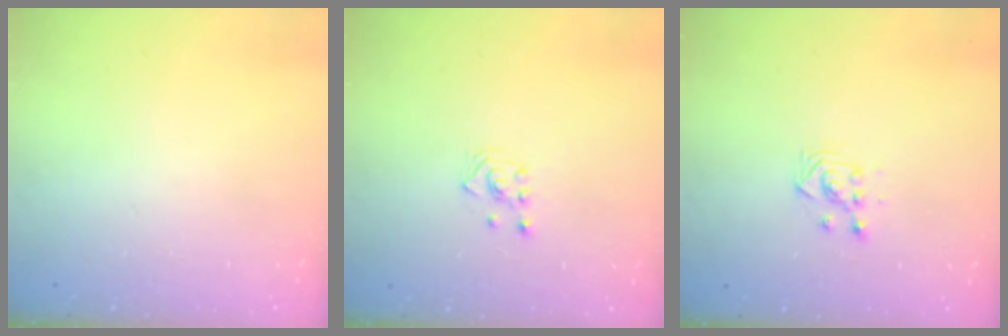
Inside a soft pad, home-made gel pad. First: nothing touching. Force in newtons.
{"total": 2.6, "press": 2.4, "slide": 0.9}
{"total": 2.9, "press": 2.9, "slide": 0.3}